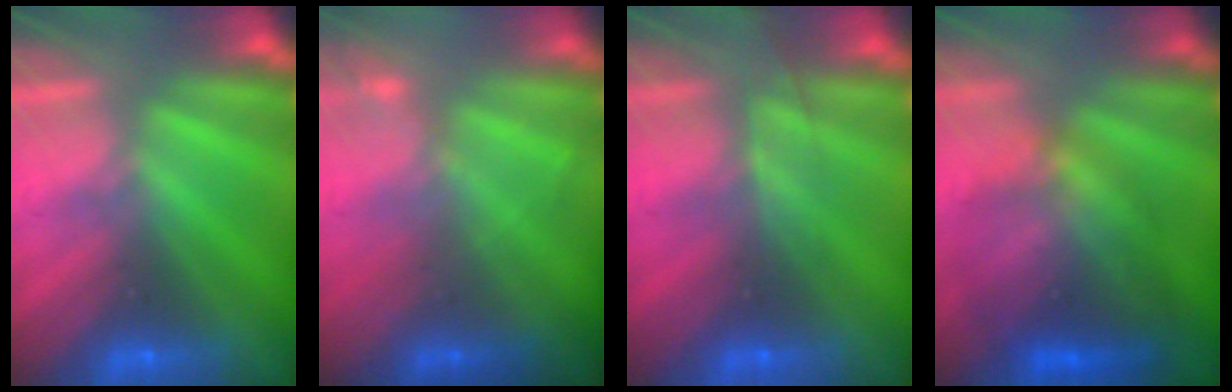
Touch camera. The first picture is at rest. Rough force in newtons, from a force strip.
{"total": 2.3}
{"total": 2.5}
{"total": 7.3}